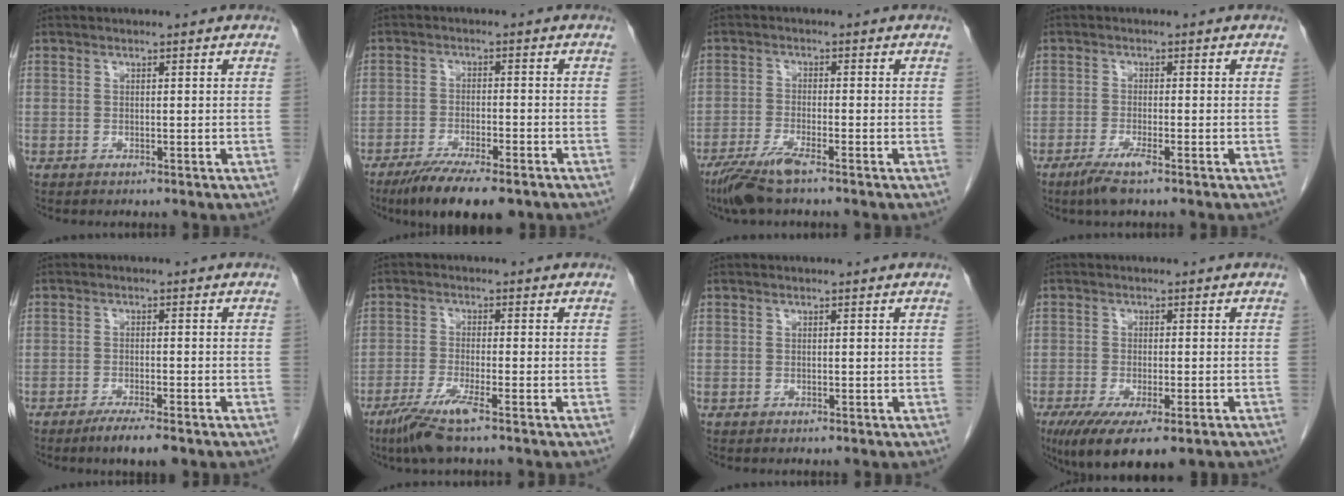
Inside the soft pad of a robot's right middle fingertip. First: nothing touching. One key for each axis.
{"total": 10.5, "fx": -7.8, "fy": 2.0, "fz": 6.7, "tx": -0.104, "ty": -0.021, "tz": -0.122}
{"total": 5.8, "fx": -4.2, "fy": 0.4, "fz": 4.0, "tx": -0.085, "ty": -0.017, "tz": -0.082}
{"total": 3.7, "fx": -2.4, "fy": 0.1, "fz": 2.8, "tx": -0.061, "ty": -0.011, "tz": -0.048}
{"total": 4.4, "fx": -3.2, "fy": 0.3, "fz": 3.1, "tx": -0.053, "ty": -0.011, "tz": -0.050}
{"total": 6.1, "fx": -3.9, "fy": -0.1, "fz": 4.7, "tx": -0.096, "ty": -0.018, "tz": -0.077}
{"total": 0.0}
{"total": 11.3, "fx": -7.5, "fy": 2.8, "fz": 8.0, "tx": -0.124, "ty": -0.026, "tz": -0.115}